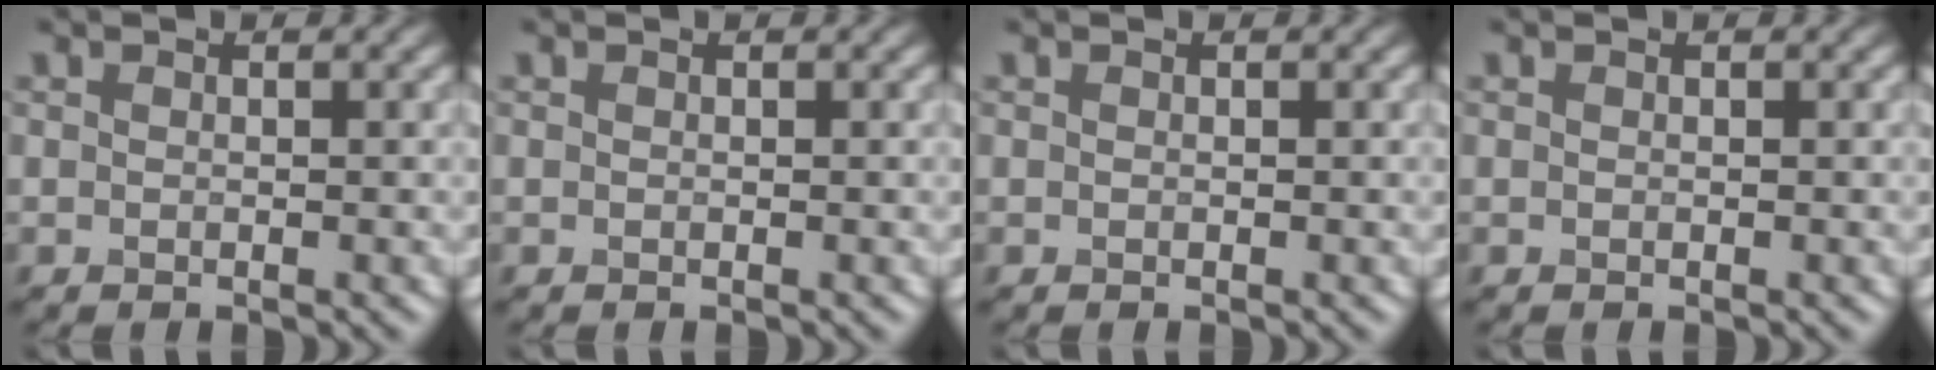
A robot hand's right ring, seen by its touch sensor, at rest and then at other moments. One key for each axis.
{"total": 0.0}
{"total": 0.0}
{"total": 0.0}